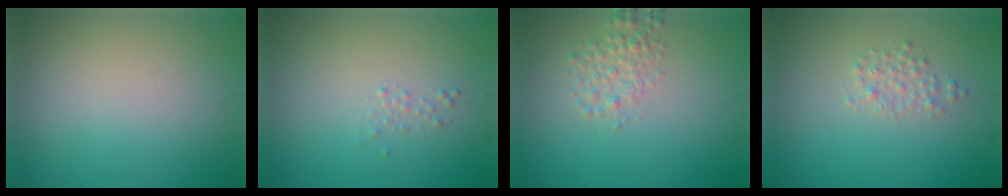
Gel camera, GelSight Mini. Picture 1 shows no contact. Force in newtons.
{"total": 0.6, "press": 0.6, "slide": 0.0}
{"total": 2.0, "press": 2.0, "slide": 0.1}
{"total": 1.4, "press": 1.4, "slide": 0.0}